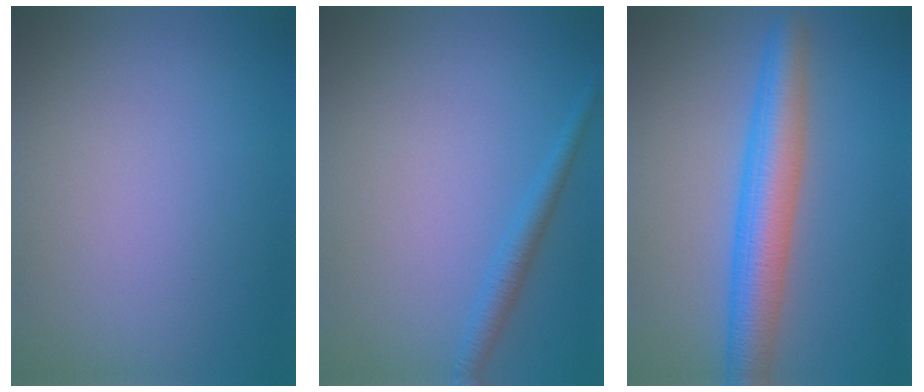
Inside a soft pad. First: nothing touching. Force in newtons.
{"total": 1.9, "press": 1.9, "slide": 0.1}
{"total": 5.9, "press": 5.9, "slide": 0.3}